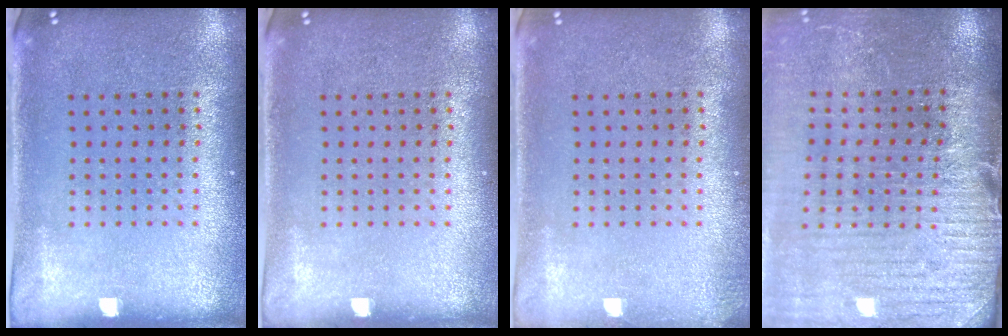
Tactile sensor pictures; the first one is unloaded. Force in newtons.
{"total": 0.0}
{"total": 0.7, "press": 0.7, "slide": 0.2}
{"total": 3.9, "press": 3.5, "slide": 1.8}